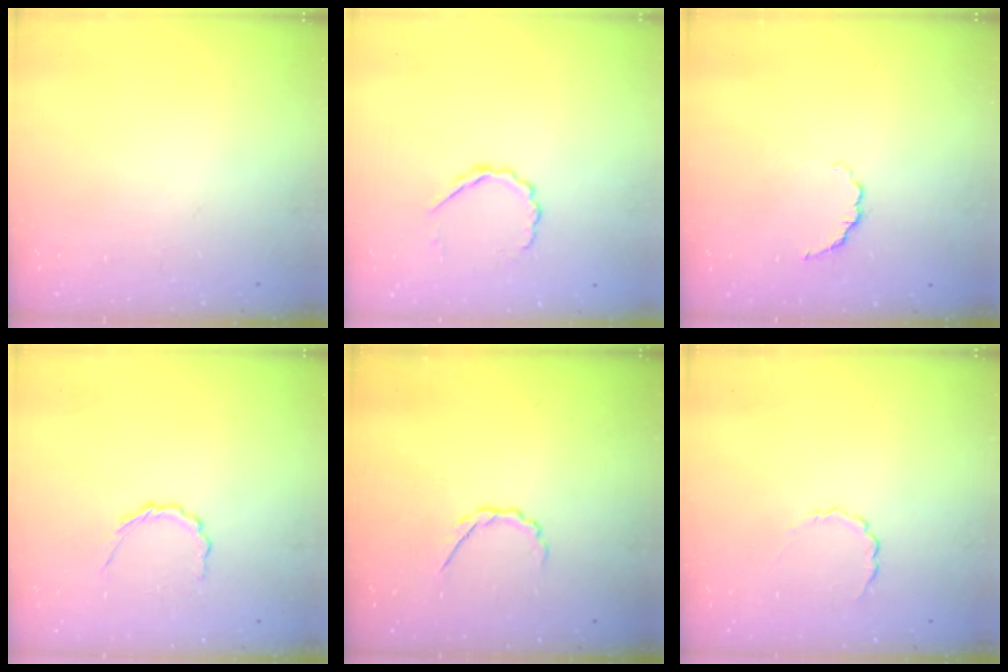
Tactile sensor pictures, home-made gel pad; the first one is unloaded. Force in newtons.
{"total": 3.9, "press": 3.7, "slide": 1.3}
{"total": 3.3, "press": 3.1, "slide": 1.0}
{"total": 2.6, "press": 2.4, "slide": 1.0}
{"total": 2.4, "press": 2.3, "slide": 0.7}
{"total": 2.9, "press": 2.8, "slide": 0.8}